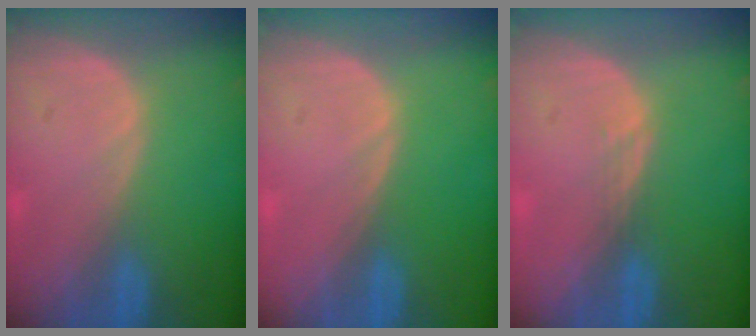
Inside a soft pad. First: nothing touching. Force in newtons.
{"total": 0.0}
{"total": 1.1, "press": 0.9, "slide": 0.7}